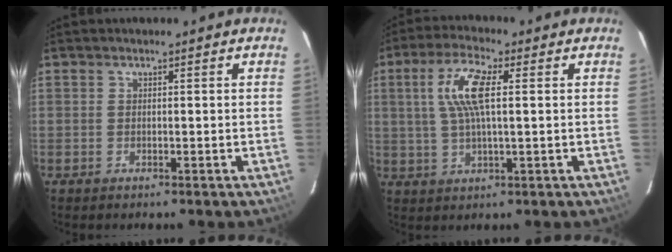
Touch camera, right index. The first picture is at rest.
{"total": 9.1, "force": [1.9, 2.5, 8.5], "torque": [-0.171, 0.012, 0.037]}